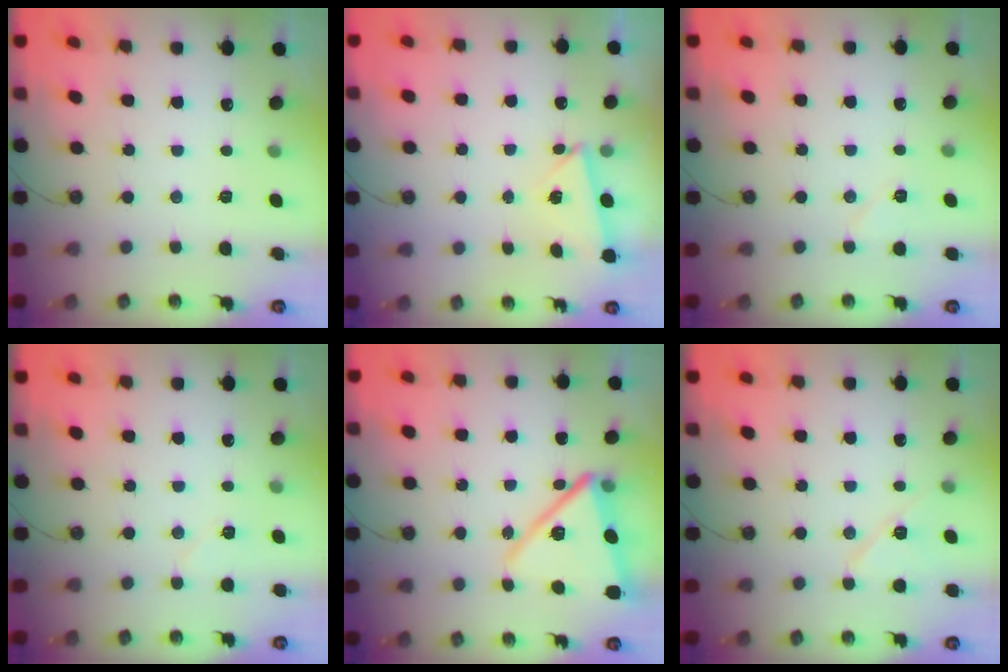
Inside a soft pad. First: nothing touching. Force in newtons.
{"total": 3.0, "press": 3.0, "slide": 0.5}
{"total": 5.5, "press": 5.3, "slide": 1.7}
{"total": 4.3, "press": 4.3, "slide": 0.4}
{"total": 16.7, "press": 16.6, "slide": 1.6}
{"total": 8.7, "press": 8.6, "slide": 1.0}